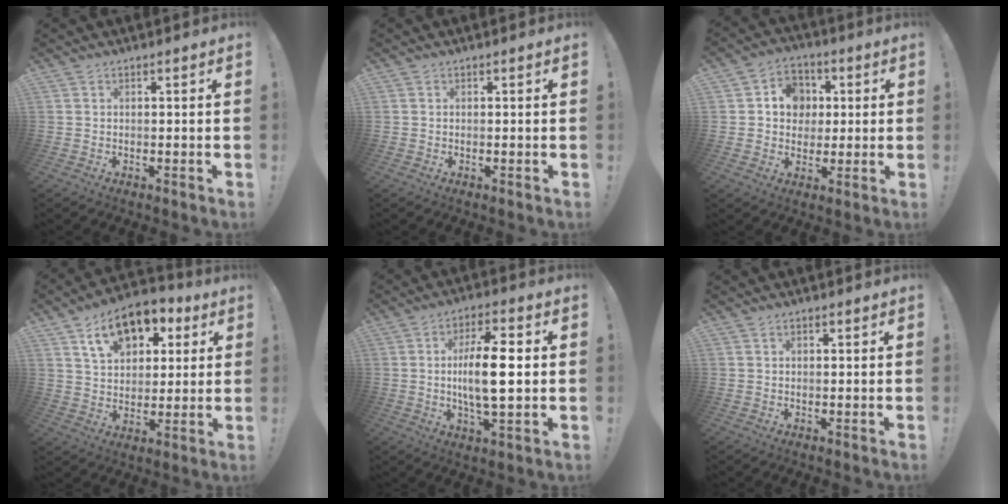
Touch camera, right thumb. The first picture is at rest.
{"total": 0.0}
{"total": 10.5, "force": [1.8, 9.5, 4.1], "torque": [-0.057, -0.001, 0.043]}
{"total": 15.2, "force": [8.0, 10.0, 8.3], "torque": [-0.124, -0.035, 0.146]}
{"total": 13.7, "force": [0.3, 4.0, 13.1], "torque": [-0.248, -0.005, -0.007]}
{"total": 0.6, "force": [0.5, 0.3, 0.3], "torque": [0.002, -0.001, 0.007]}